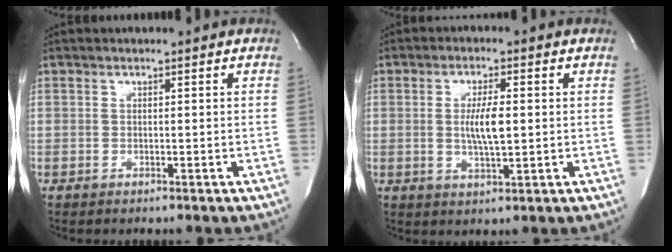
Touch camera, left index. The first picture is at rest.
{"total": 5.3, "force": [0.2, 0.9, 5.3], "torque": [-0.100, -0.002, 0.002]}